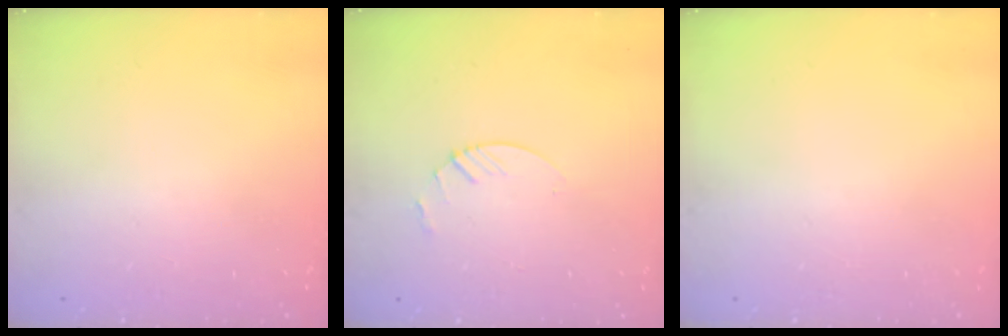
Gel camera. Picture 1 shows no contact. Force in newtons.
{"total": 3.0, "press": 3.0, "slide": 0.3}
{"total": 0.0}